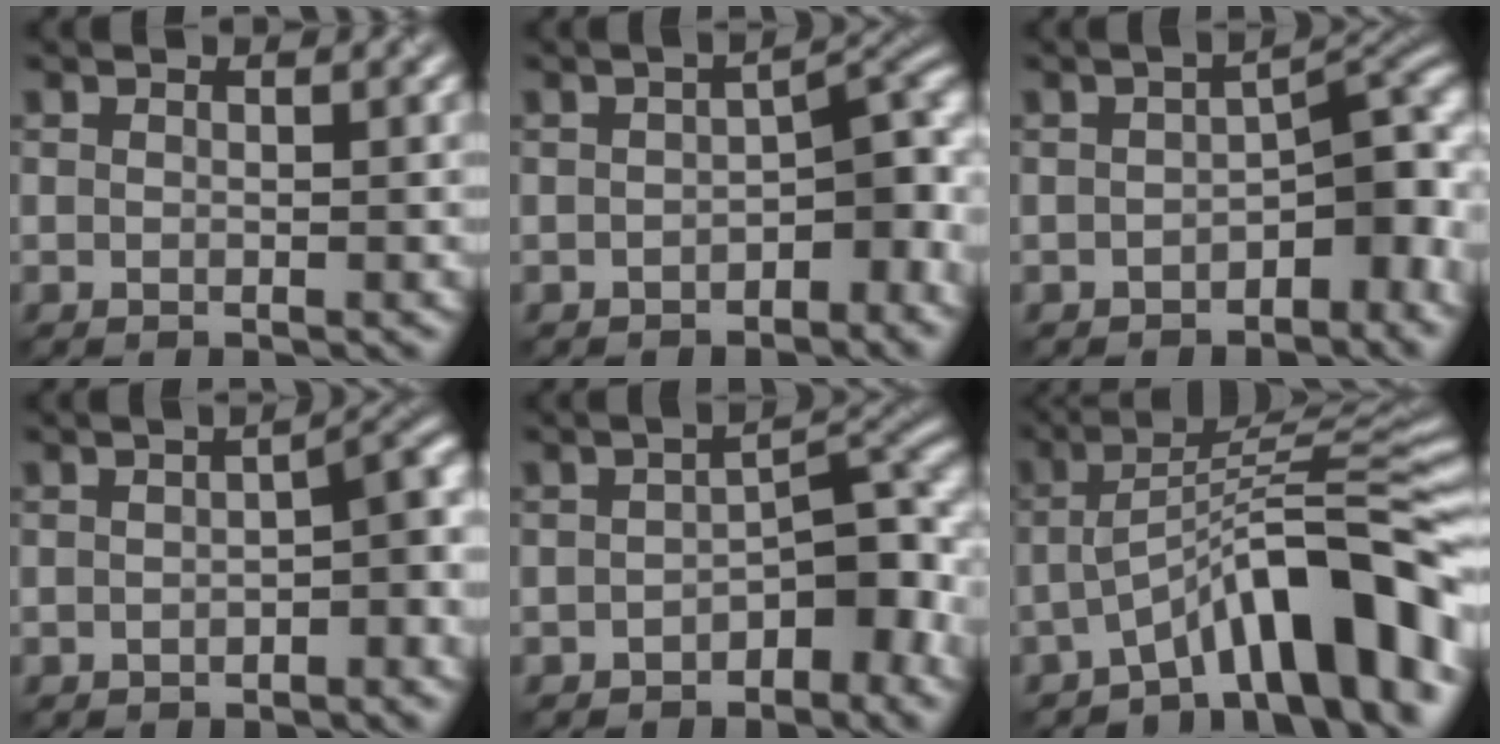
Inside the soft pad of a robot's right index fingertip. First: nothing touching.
{"total": 5.5, "force": [-2.1, 2.7, 4.2], "torque": [-0.038, 0.010, -0.038]}
{"total": 6.4, "force": [-2.6, 3.2, 5.0], "torque": [-0.046, 0.011, -0.048]}
{"total": 3.9, "force": [-1.3, 1.6, 3.3], "torque": [-0.037, 0.012, -0.024]}
{"total": 5.9, "force": [-2.7, 3.0, 4.3], "torque": [-0.042, 0.014, -0.050]}
{"total": 9.7, "force": [-5.3, 2.5, 7.8], "torque": [-0.099, 0.017, -0.095]}